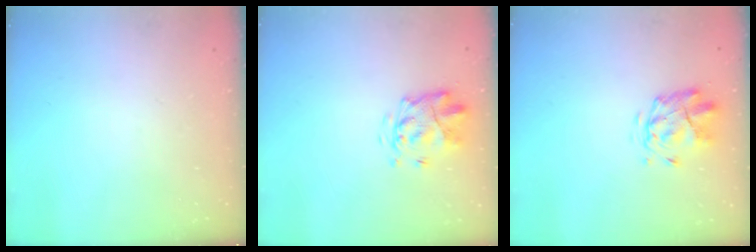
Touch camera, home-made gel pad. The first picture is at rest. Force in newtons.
{"total": 3.8, "press": 3.3, "slide": 1.7}
{"total": 2.6, "press": 2.2, "slide": 1.2}